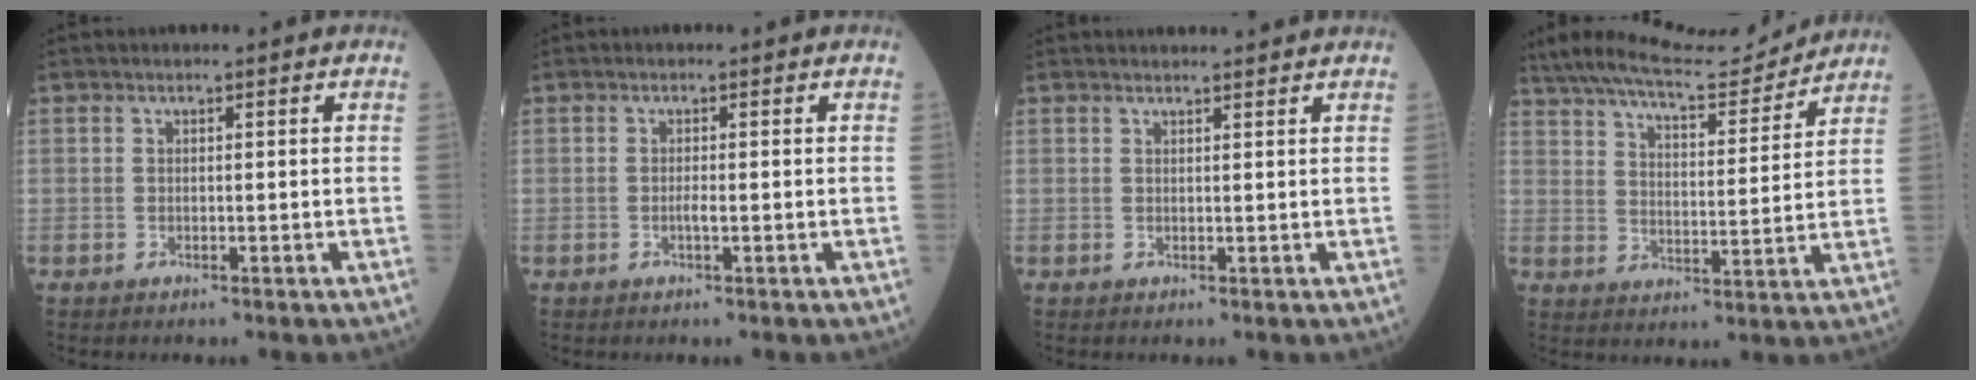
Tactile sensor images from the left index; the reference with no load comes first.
{"total": 0.9, "force": [-0.3, 0.0, 0.8], "torque": [-0.019, -0.001, -0.004]}
{"total": 4.6, "force": [4.4, 0.1, 1.3], "torque": [-0.016, 0.016, 0.048]}
{"total": 15.7, "force": [14.7, 1.5, 5.4], "torque": [-0.097, 0.008, 0.225]}